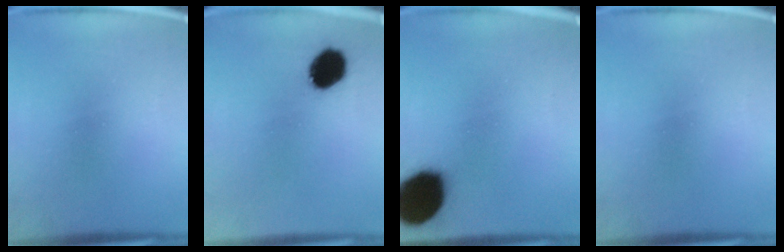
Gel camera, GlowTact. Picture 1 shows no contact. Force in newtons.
{"total": 8.6}
{"total": 19.2}
{"total": 0.0}